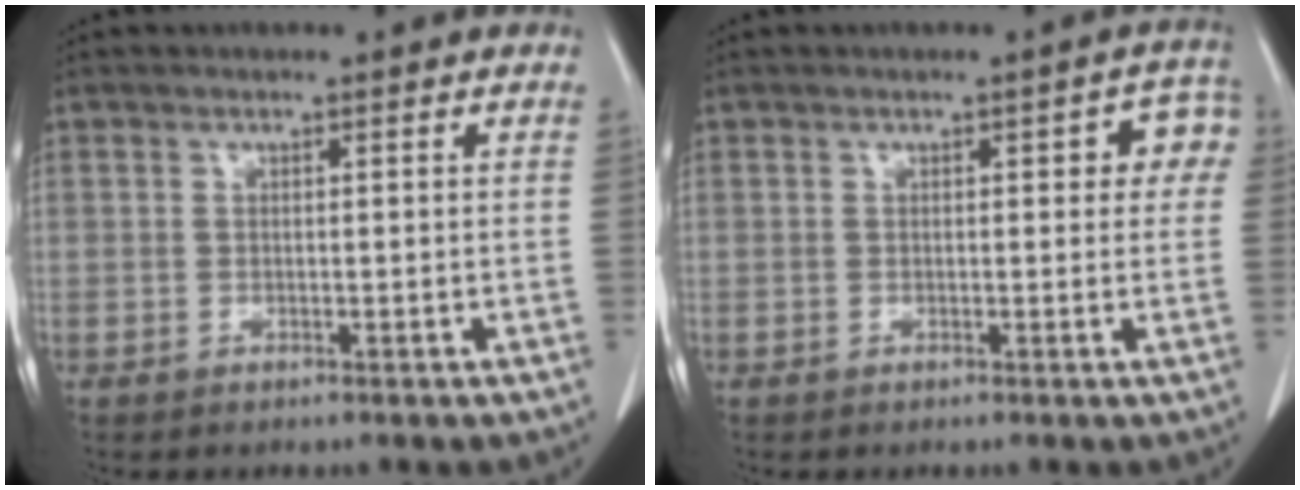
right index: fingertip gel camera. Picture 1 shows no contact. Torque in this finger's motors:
{"motor_torque": [0.10, 0.10, 0.04, 0.00]}